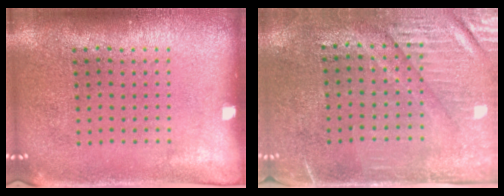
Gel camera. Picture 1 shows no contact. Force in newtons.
{"total": 3.6, "press": 3.1, "slide": 1.8}